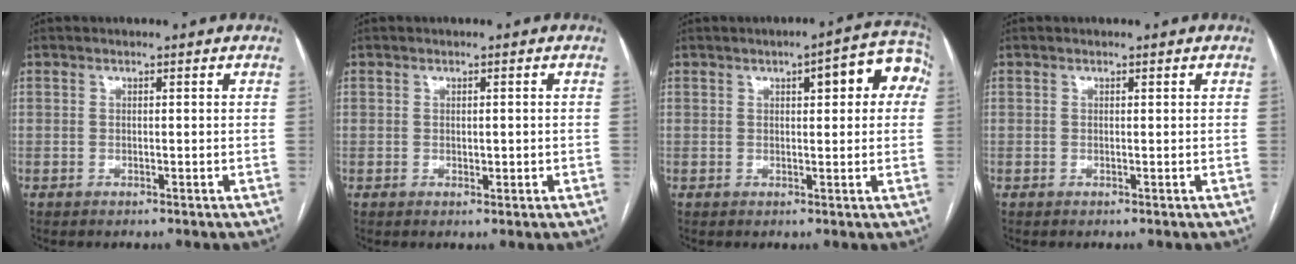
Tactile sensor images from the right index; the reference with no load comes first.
{"total": 1.3, "force": [-0.1, 0.8, 1.1], "torque": [-0.015, 0.001, 0.003]}
{"total": 8.5, "force": [2.5, 2.4, 7.7], "torque": [-0.090, 0.029, 0.024]}
{"total": 0.0}